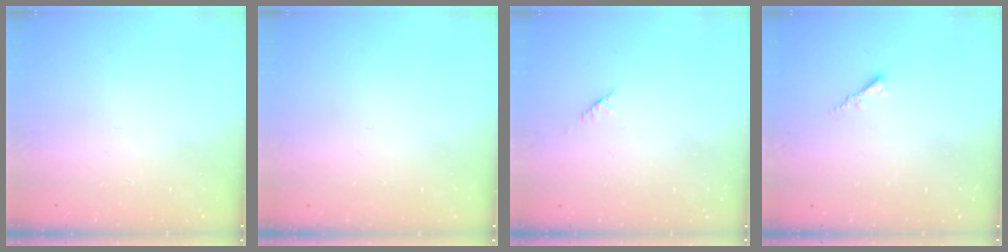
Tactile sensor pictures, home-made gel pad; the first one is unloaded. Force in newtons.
{"total": 0.0}
{"total": 1.4, "press": 1.3, "slide": 0.5}
{"total": 1.7, "press": 1.6, "slide": 0.5}